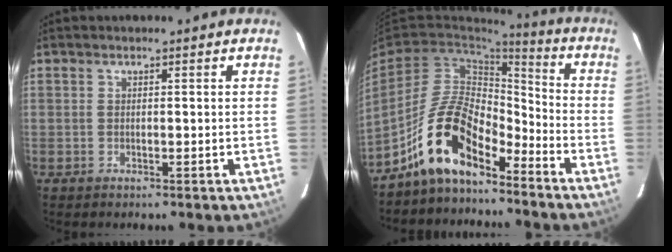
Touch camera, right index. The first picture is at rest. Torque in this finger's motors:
{"motor_torque": [1.10, -1.04, 1.05, 0.21]}